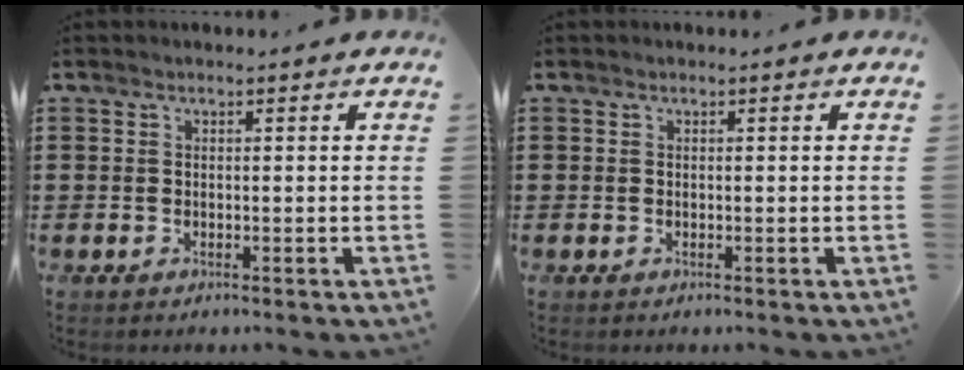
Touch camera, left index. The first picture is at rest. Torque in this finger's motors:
{"motor_torque": [-0.02, -0.05, 0.00, 0.01]}